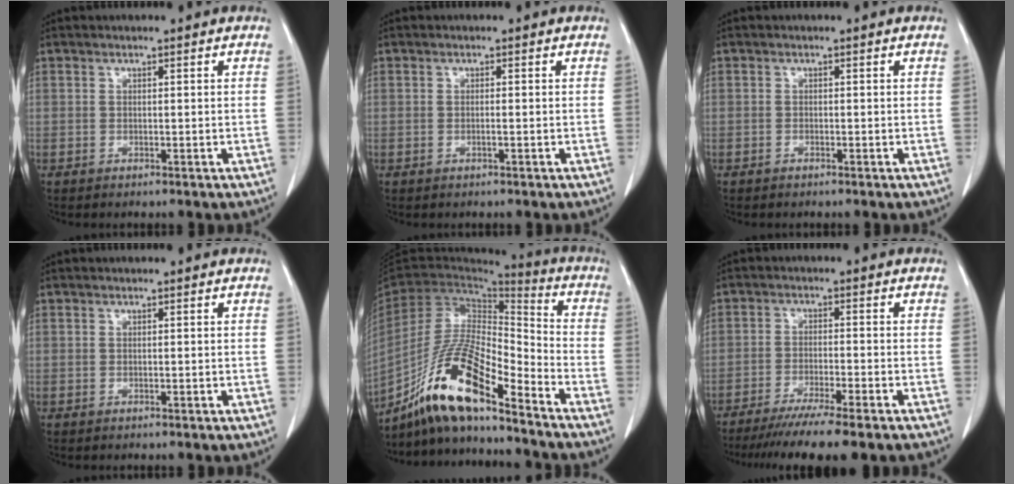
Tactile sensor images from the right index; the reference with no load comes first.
{"total": 0.6, "force": [-0.2, -0.1, 0.6], "torque": [-0.010, 0.001, -0.003]}
{"total": 0.0}
{"total": 0.0}
{"total": 16.5, "force": [-12.1, 2.4, 11.0], "torque": [-0.210, -0.003, -0.220]}
{"total": 10.8, "force": [-8.9, -0.5, 6.2], "torque": [-0.078, -0.029, -0.139]}